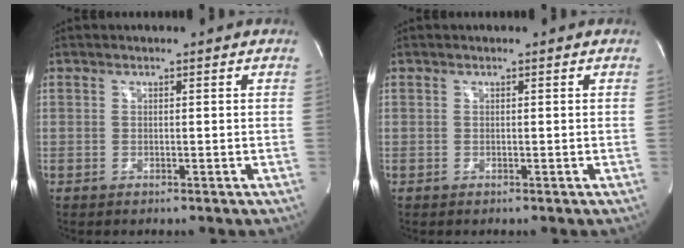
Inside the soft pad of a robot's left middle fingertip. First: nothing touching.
{"total": 0.0}